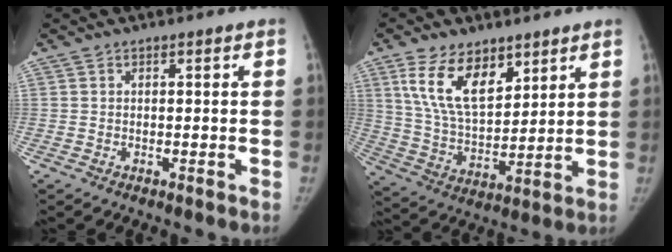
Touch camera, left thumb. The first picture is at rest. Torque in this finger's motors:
{"motor_torque": [0.40, -0.03, 1.80, -0.97, 0.42]}